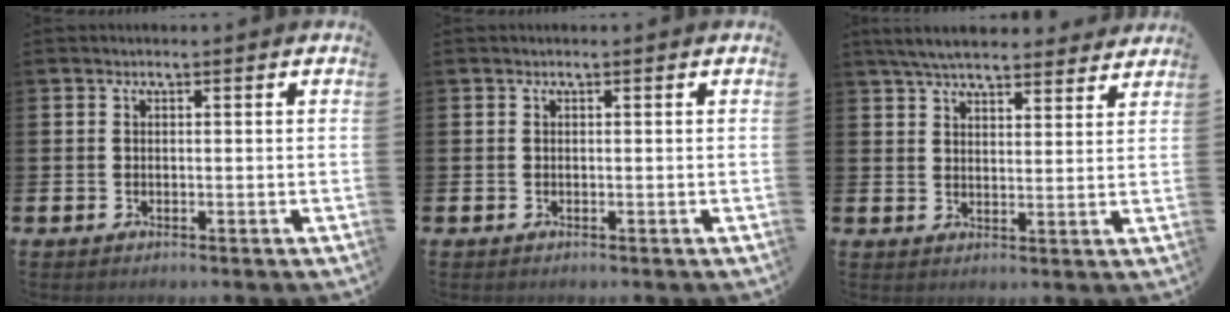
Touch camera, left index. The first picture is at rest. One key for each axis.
{"total": 0.0}
{"total": 6.0, "fx": 5.7, "fy": 1.1, "fz": 1.5, "tx": -0.042, "ty": -0.021, "tz": 0.103}